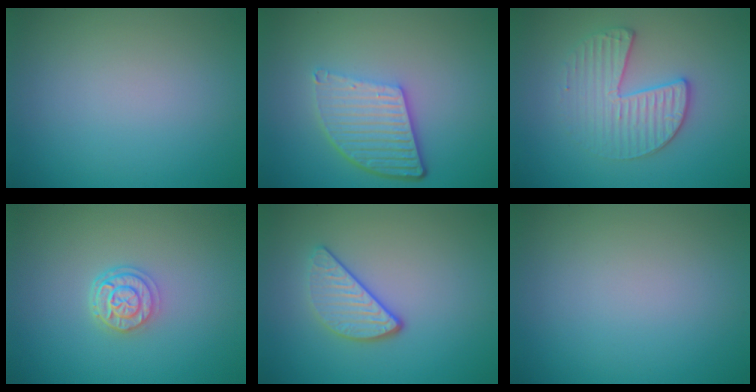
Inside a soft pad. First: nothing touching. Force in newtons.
{"total": 5.5, "press": 4.0, "slide": 3.8}
{"total": 3.4, "press": 3.2, "slide": 1.2}
{"total": 2.6, "press": 2.1, "slide": 1.5}
{"total": 3.0, "press": 2.5, "slide": 1.6}
{"total": 0.0}